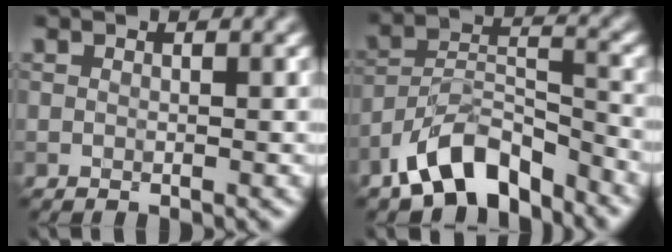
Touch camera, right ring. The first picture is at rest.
{"total": 7.9, "force": [-5.9, 3.3, 4.1], "torque": [-0.060, 0.005, -0.115]}